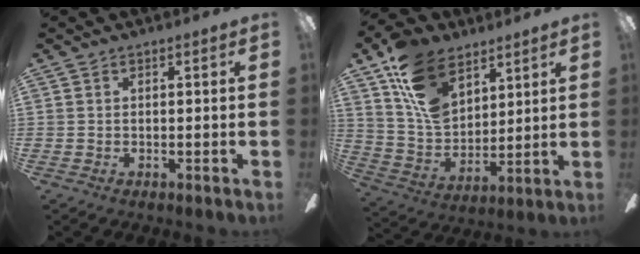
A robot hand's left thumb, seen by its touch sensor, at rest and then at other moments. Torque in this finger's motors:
{"motor_torque": [0.58, 0.46, 1.64, -1.13, 0.28]}